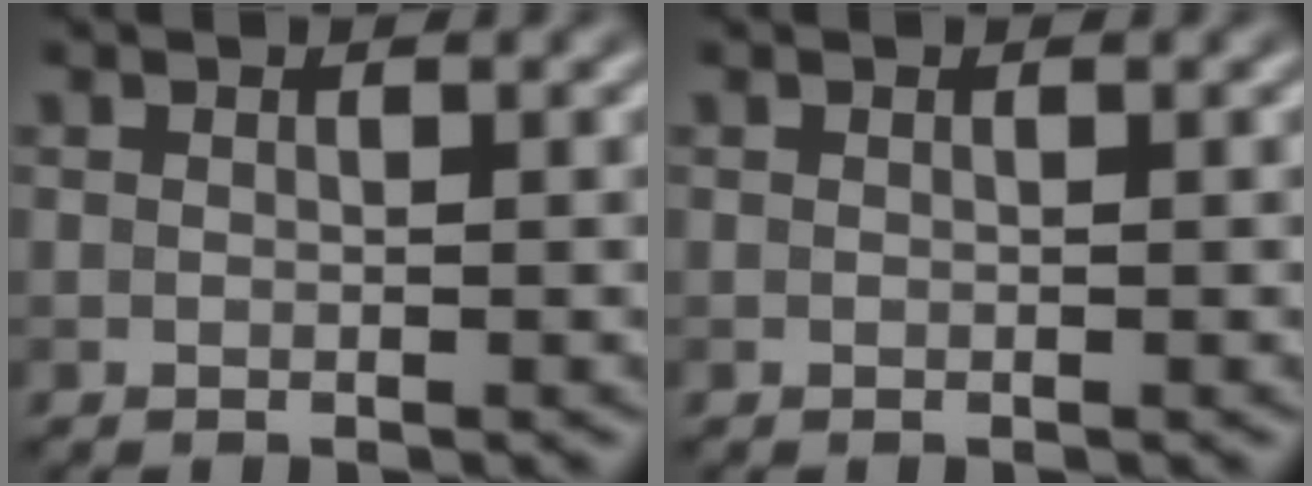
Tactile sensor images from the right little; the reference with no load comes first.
{"total": 0.0}